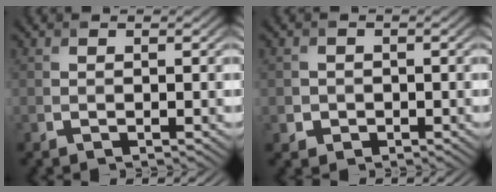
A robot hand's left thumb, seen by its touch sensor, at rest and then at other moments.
{"total": 2.0, "force": [-0.6, 1.8, 0.2], "torque": [-0.007, -0.005, -0.014]}